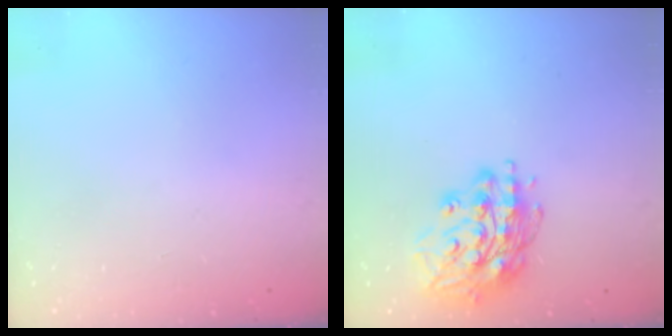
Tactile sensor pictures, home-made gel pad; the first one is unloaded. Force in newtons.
{"total": 15.3, "press": 15.3, "slide": 0.8}